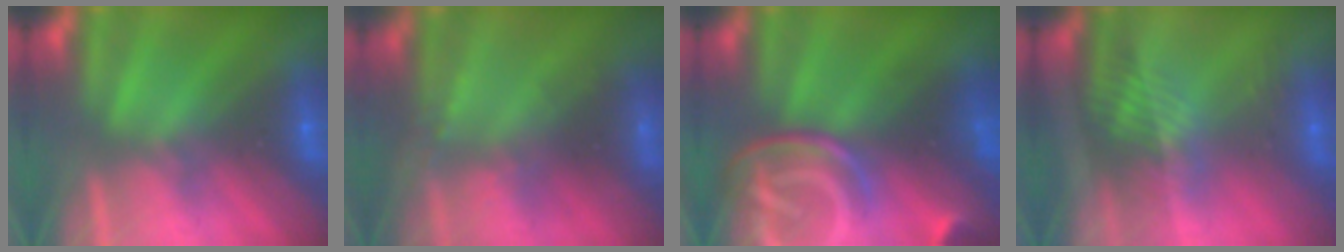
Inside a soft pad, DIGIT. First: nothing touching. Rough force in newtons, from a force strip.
{"total": 2.2}
{"total": 7.7}
{"total": 2.4}